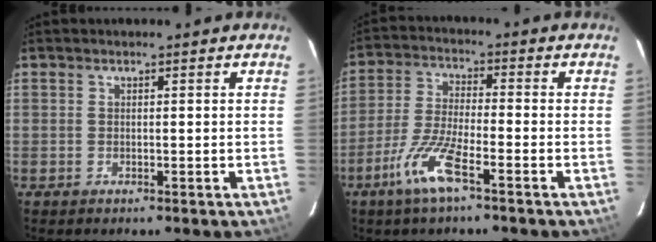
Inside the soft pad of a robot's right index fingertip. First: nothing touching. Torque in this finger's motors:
{"motor_torque": [0.33, -0.20, 0.25, 0.03]}